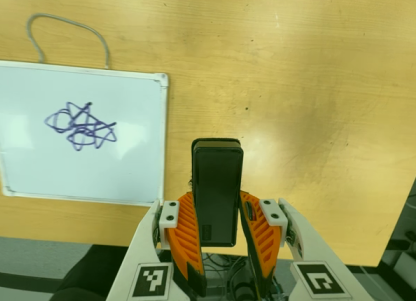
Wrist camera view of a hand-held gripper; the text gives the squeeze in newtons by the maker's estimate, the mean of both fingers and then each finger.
{"total": 5.4, "left": 3.7, "right": 7.1}